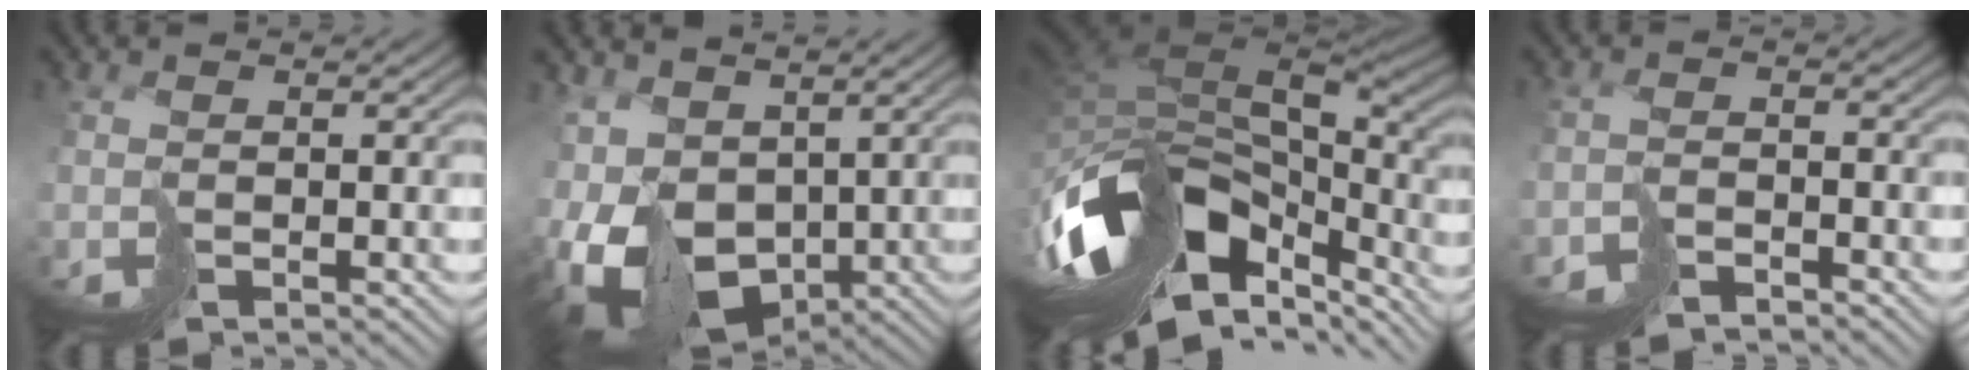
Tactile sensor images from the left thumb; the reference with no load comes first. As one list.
[{"total": 13.6, "force": [-0.7, 9.3, 9.9], "torque": [-0.260, -0.036, 0.008]}, {"total": 18.4, "force": [-7.3, 10.0, 13.6], "torque": [-0.277, -0.023, -0.114]}, {"total": 3.4, "force": [-2.8, 0.9, 1.6], "torque": [-0.035, 0.000, -0.062]}]